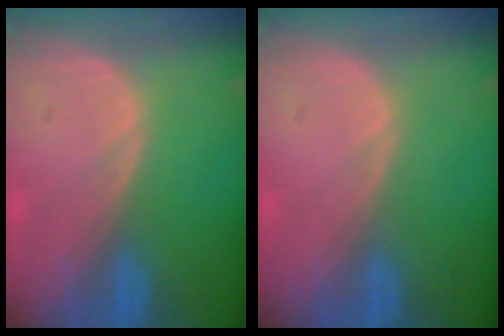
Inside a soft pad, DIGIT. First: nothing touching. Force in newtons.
{"total": 0.0}